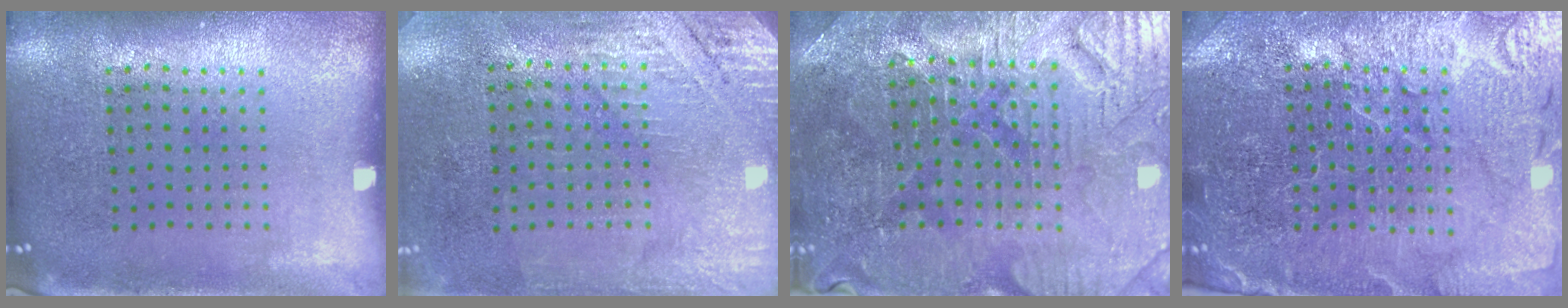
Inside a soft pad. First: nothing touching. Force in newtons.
{"total": 2.7, "press": 2.4, "slide": 1.2}
{"total": 3.5, "press": 3.5, "slide": 0.5}
{"total": 4.2, "press": 4.0, "slide": 1.2}